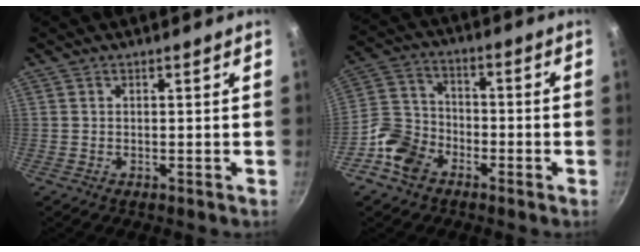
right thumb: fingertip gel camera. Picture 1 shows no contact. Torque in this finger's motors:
{"motor_torque": [2.38, 1.81, 0.00, -0.09, 0.15]}